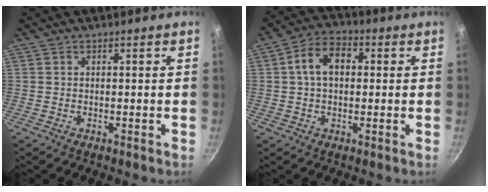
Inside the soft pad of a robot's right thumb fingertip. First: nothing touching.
{"total": 8.5, "force": [1.2, 5.8, 6.1], "torque": [-0.086, 0.024, 0.008]}